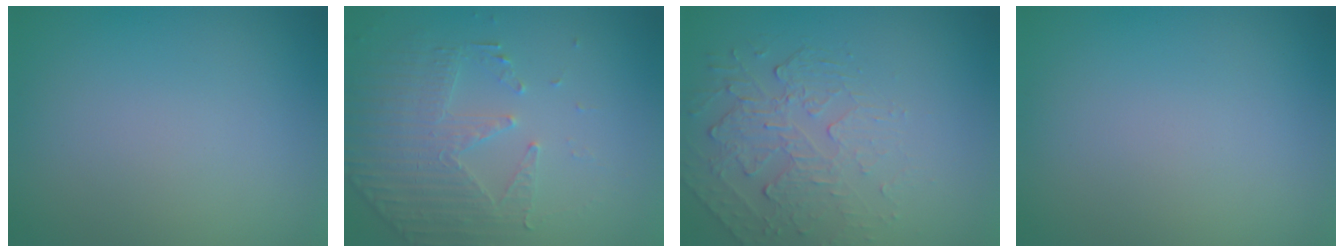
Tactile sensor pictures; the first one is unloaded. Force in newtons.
{"total": 4.7, "press": 3.5, "slide": 3.2}
{"total": 2.4, "press": 1.7, "slide": 1.7}
{"total": 0.0}